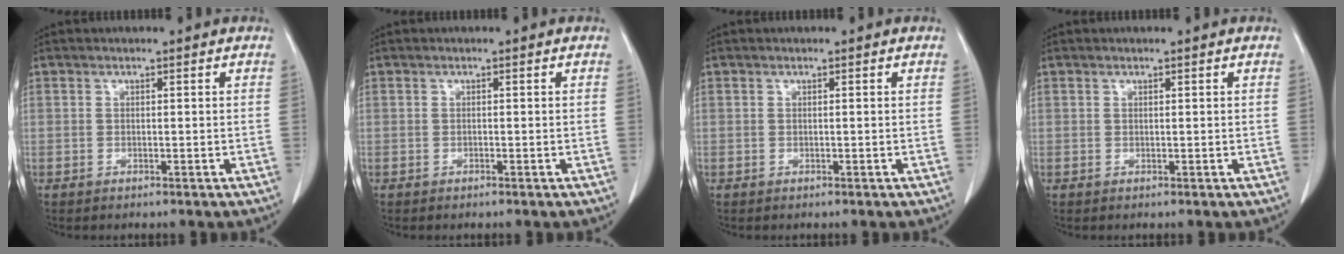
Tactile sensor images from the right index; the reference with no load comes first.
{"total": 0.0}
{"total": 0.0}
{"total": 0.0}